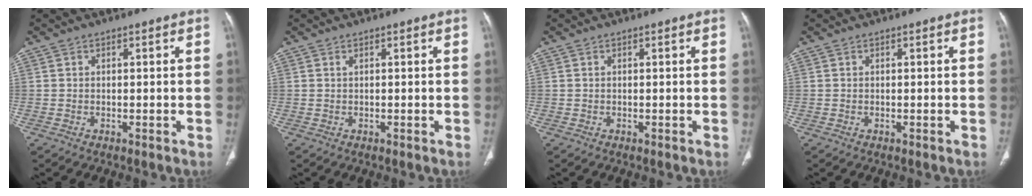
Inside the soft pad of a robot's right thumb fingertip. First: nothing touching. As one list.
[{"total": 0.0}, {"total": 0.0}, {"total": 0.0}]